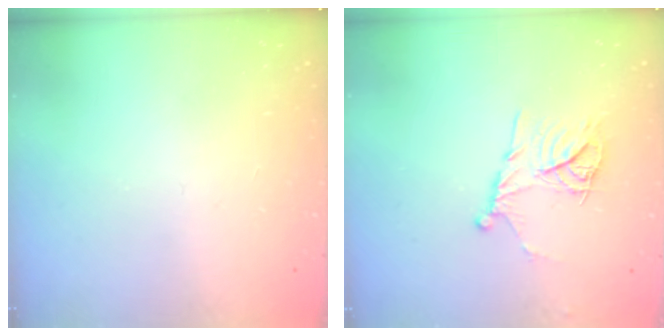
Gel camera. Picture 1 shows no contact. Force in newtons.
{"total": 11.8, "press": 11.8, "slide": 0.9}